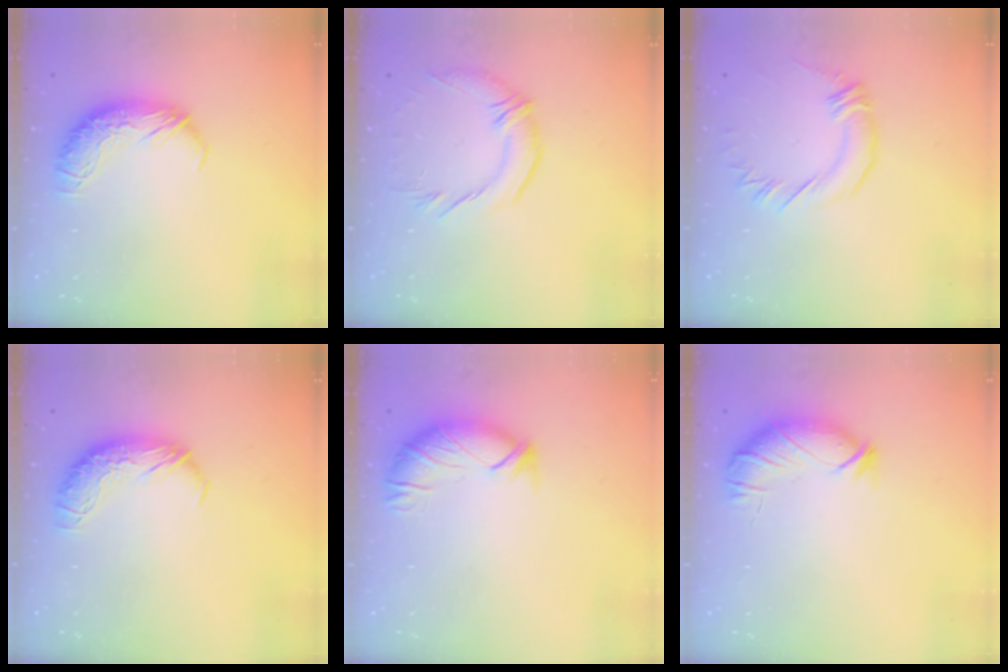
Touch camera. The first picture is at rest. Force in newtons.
{"total": 3.0, "press": 1.4, "slide": 2.6}
{"total": 1.1, "press": 0.9, "slide": 0.6}
{"total": 0.0}
{"total": 3.4, "press": 3.1, "slide": 1.3}
{"total": 3.7, "press": 3.6, "slide": 0.8}